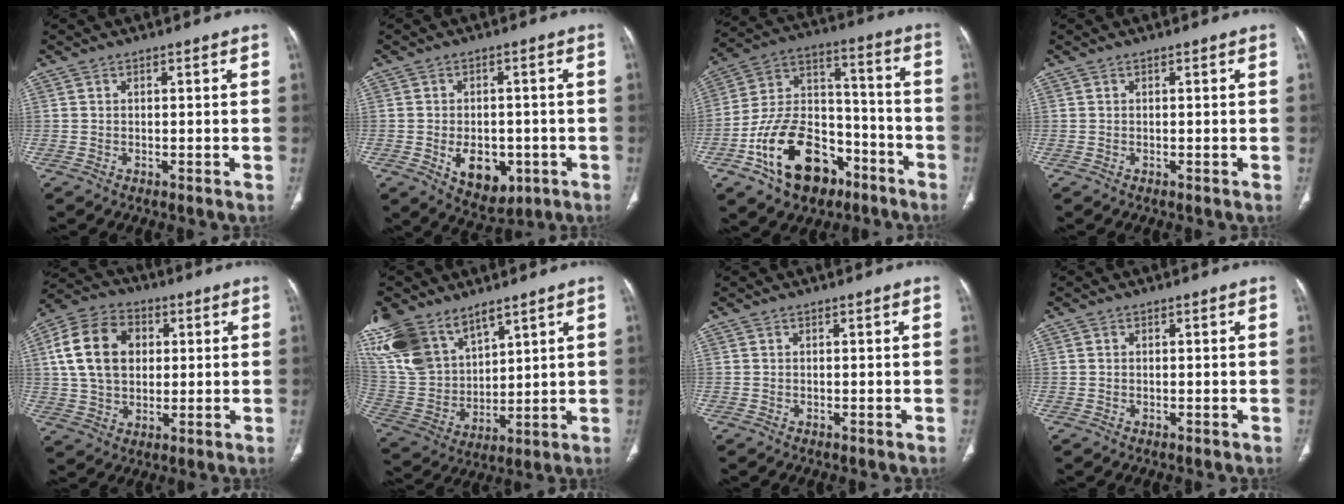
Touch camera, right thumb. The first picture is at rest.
{"total": 9.0, "force": [-2.8, 5.9, 6.2], "torque": [-0.064, 0.005, -0.025]}
{"total": 20.7, "force": [-10.6, 13.0, 12.1], "torque": [-0.177, 0.085, -0.174]}
{"total": 0.0}
{"total": 15.5, "force": [3.3, 11.3, 10.1], "torque": [-0.167, 0.012, 0.057]}
{"total": 20.9, "force": [13.7, 11.7, 10.6], "torque": [-0.228, -0.024, 0.281]}
{"total": 0.0}
{"total": 0.5, "force": [0.2, 0.4, 0.3], "torque": [-0.005, 0.004, 0.005]}